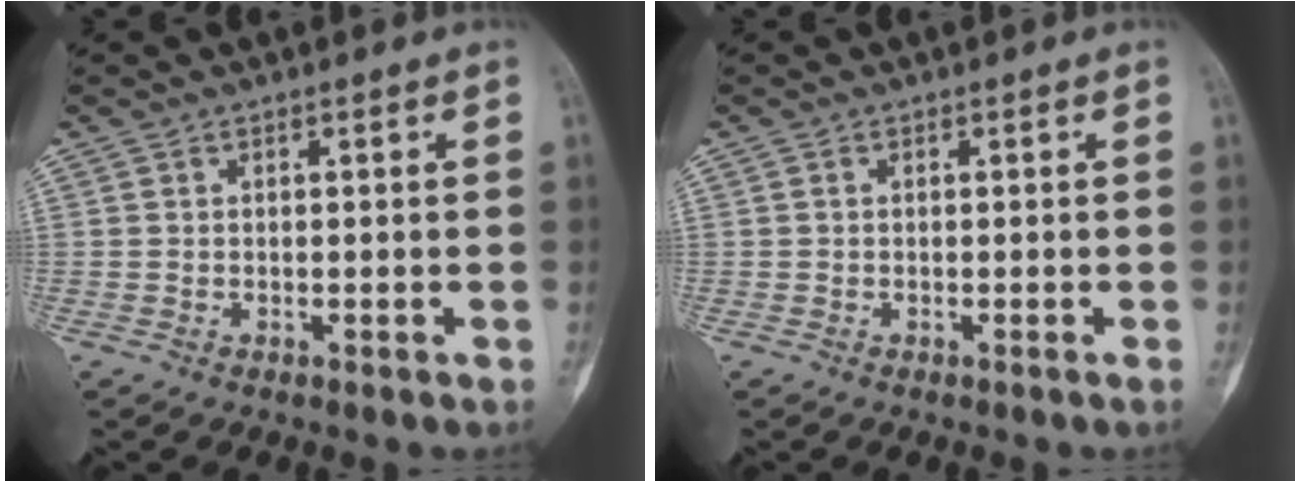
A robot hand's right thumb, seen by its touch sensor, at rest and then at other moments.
{"total": 0.0}